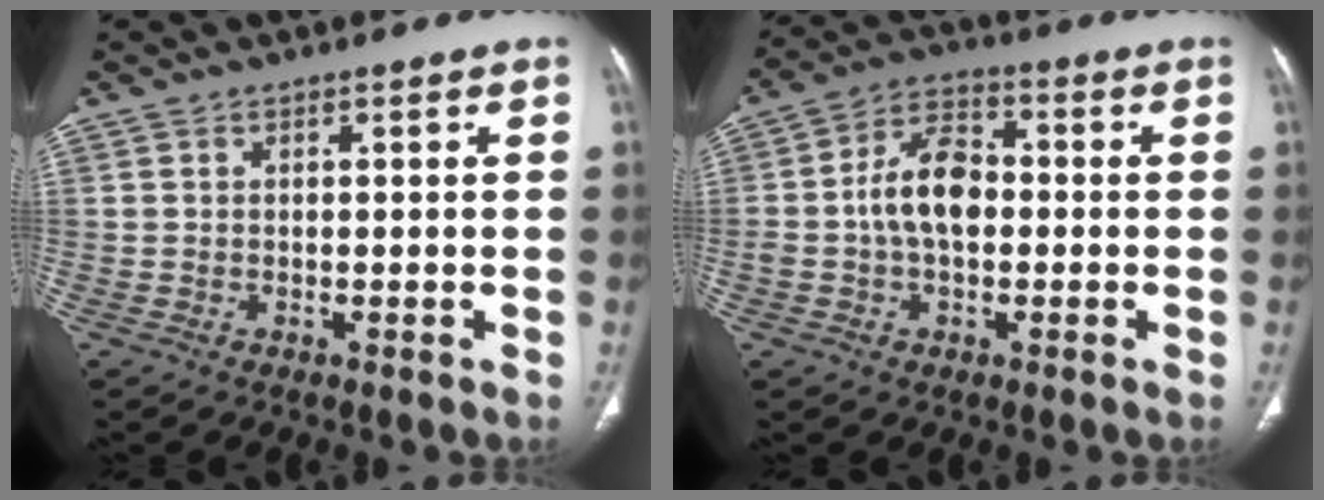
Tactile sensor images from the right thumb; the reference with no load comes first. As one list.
[{"total": 9.8, "force": [-0.5, 6.1, 7.7], "torque": [-0.131, 0.025, -0.019]}]